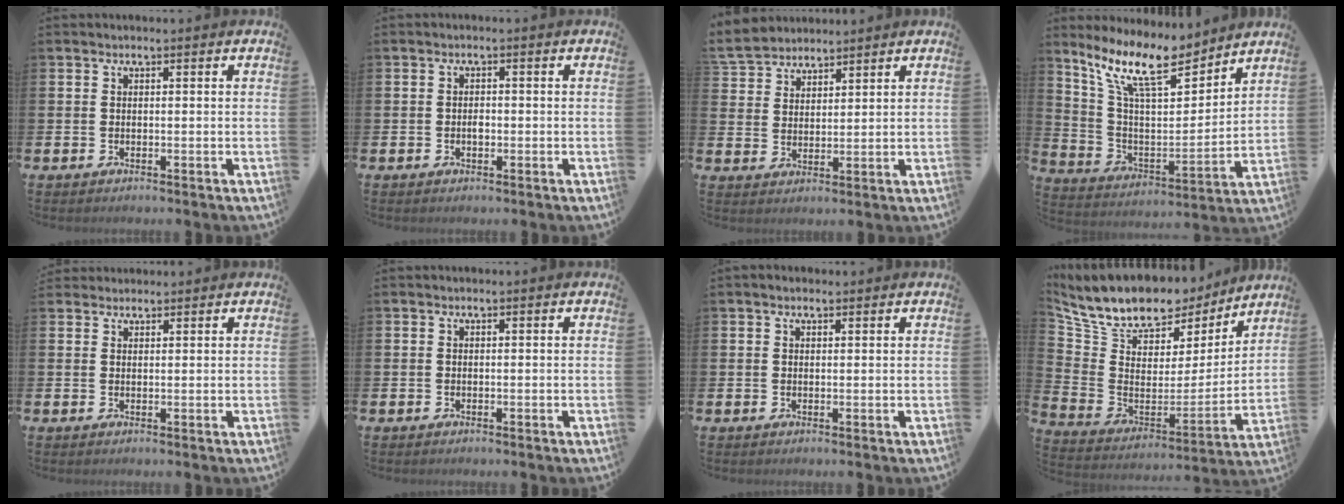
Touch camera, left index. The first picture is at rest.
{"total": 1.2, "force": [-0.2, 0.8, 0.9], "torque": [-0.004, -0.001, -0.008]}
{"total": 4.5, "force": [4.3, 1.3, -0.3], "torque": [-0.016, -0.014, 0.080]}
{"total": 12.1, "force": [10.0, 3.3, 5.9], "torque": [-0.138, -0.056, 0.177]}
{"total": 1.8, "force": [1.7, 0.4, -0.2], "torque": [0.001, -0.001, 0.032]}
{"total": 0.0}
{"total": 1.2, "force": [1.0, 0.5, 0.4], "torque": [0.003, 0.002, 0.015]}
{"total": 12.0, "force": [10.6, 4.6, 3.4], "torque": [-0.120, -0.060, 0.187]}